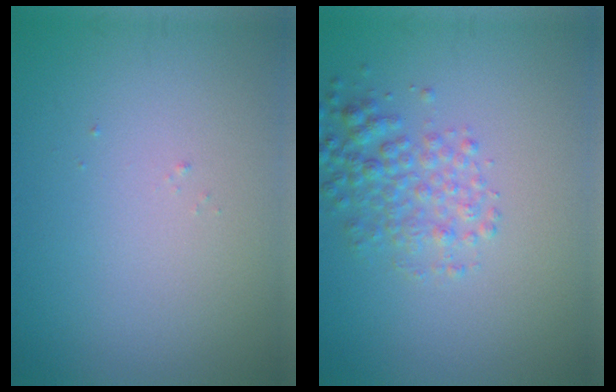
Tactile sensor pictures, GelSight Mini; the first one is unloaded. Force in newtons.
{"total": 3.2, "press": 3.2, "slide": 0.2}